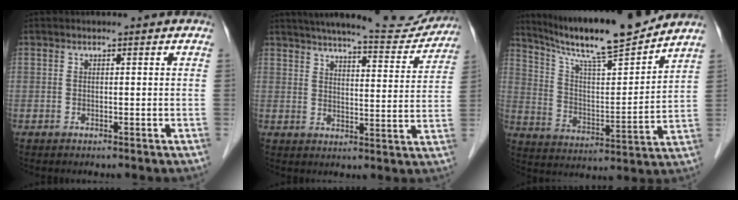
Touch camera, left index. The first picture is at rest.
{"total": 17.0, "force": [15.8, 2.1, 5.9], "torque": [-0.081, -0.016, 0.201]}
{"total": 16.7, "force": [15.0, 0.0, 7.4], "torque": [-0.132, -0.006, 0.250]}